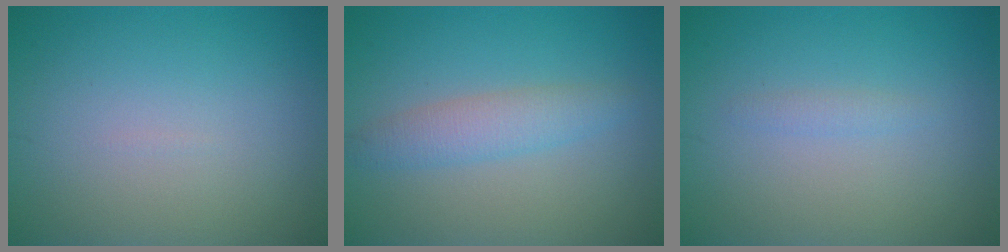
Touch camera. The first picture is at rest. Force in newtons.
{"total": 2.7, "press": 2.7, "slide": 0.0}
{"total": 0.8, "press": 0.8, "slide": 0.0}